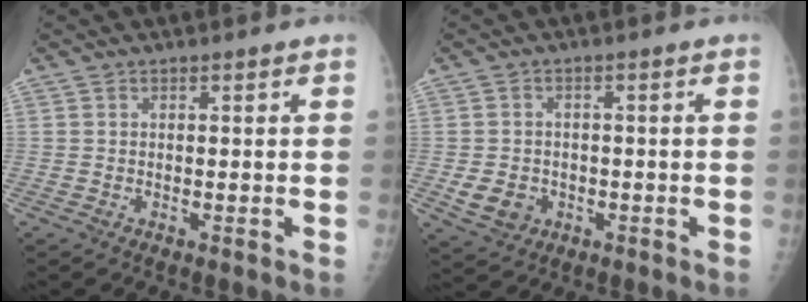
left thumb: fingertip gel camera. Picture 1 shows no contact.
{"total": 5.6, "force": [-1.5, 4.7, 2.5], "torque": [-0.032, 0.005, -0.017]}